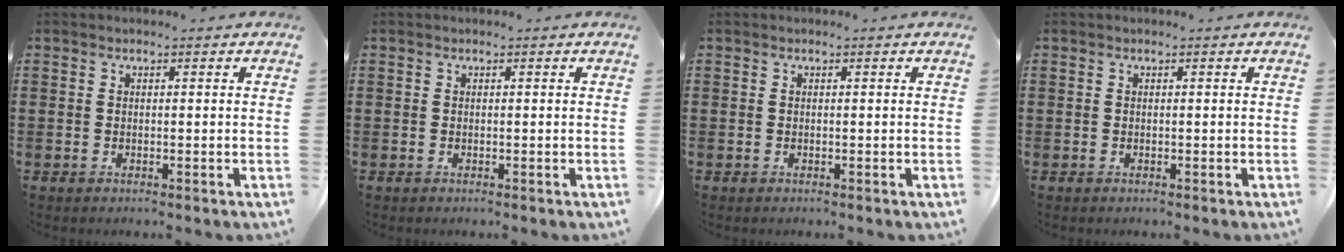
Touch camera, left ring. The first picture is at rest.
{"total": 0.0}
{"total": 0.0}
{"total": 0.0}